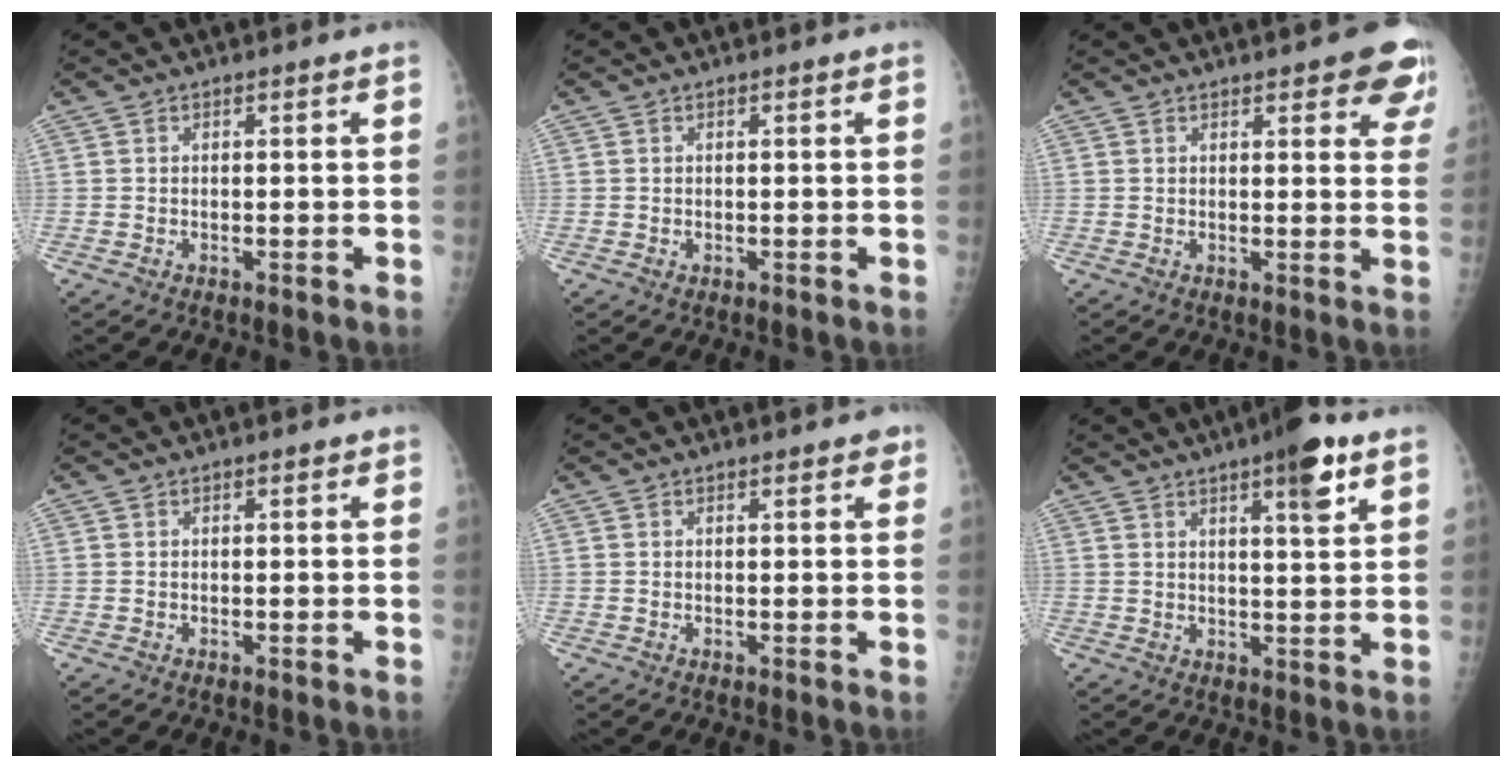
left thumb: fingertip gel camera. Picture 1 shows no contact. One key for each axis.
{"total": 0.0}
{"total": 8.9, "fx": 5.8, "fy": 3.1, "fz": 6.0, "tx": -0.034, "ty": -0.020, "tz": 0.057}
{"total": 0.6, "fx": 0.3, "fy": 0.4, "fz": 0.4, "tx": -0.003, "ty": 0.000, "tz": 0.001}
{"total": 1.6, "fx": 1.0, "fy": 0.8, "fz": 1.0, "tx": -0.001, "ty": -0.001, "tz": 0.009}
{"total": 8.7, "fx": 4.8, "fy": 1.7, "fz": 7.0, "tx": -0.093, "ty": -0.020, "tz": 0.066}